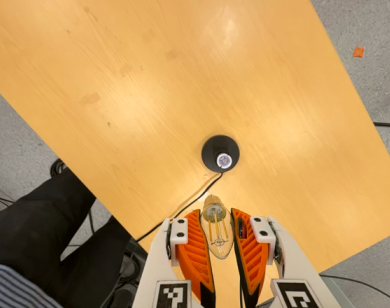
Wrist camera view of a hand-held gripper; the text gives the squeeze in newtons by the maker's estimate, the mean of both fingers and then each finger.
{"total": 22.0, "left": 27.3, "right": 16.8}